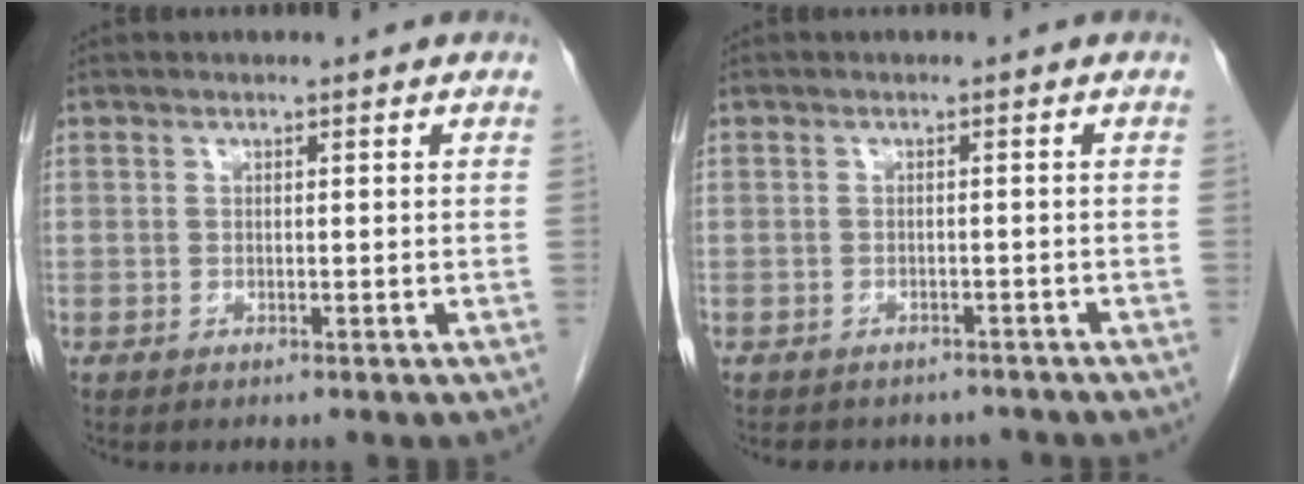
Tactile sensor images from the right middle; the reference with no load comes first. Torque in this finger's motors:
{"motor_torque": [0.03, -0.02, 0.00, 0.00]}